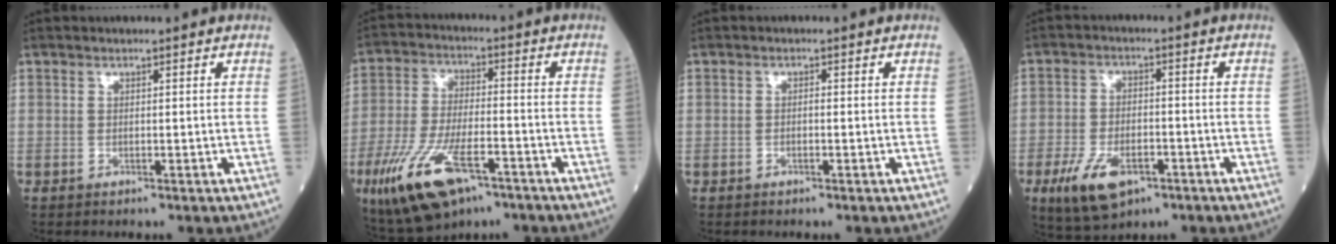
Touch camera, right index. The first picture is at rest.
{"total": 16.2, "force": [-8.7, 5.0, 12.8], "torque": [-0.276, -0.034, -0.154]}
{"total": 0.6, "force": [-0.2, 0.2, 0.6], "torque": [-0.012, 0.001, -0.005]}
{"total": 9.3, "force": [-4.7, 4.4, 6.7], "torque": [-0.134, -0.009, -0.076]}